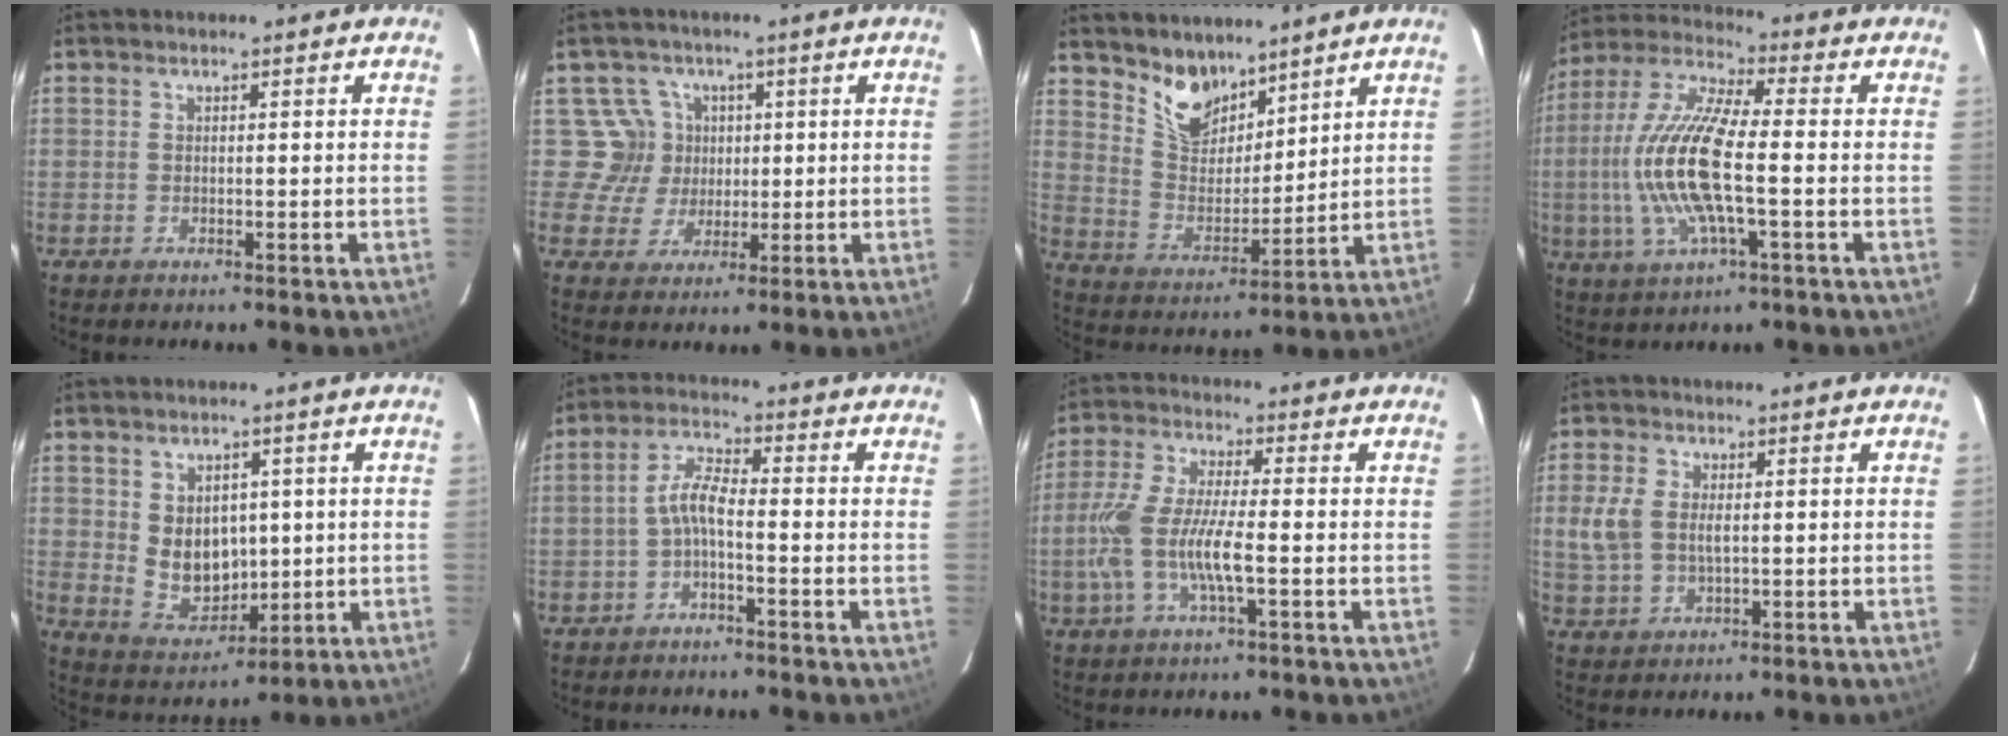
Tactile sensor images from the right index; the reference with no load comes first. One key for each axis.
{"total": 6.0, "fx": 1.1, "fy": 5.9, "fz": -0.2, "tx": 0.003, "ty": 0.008, "tz": 0.013}
{"total": 10.1, "fx": 7.9, "fy": 4.9, "fz": 3.9, "tx": -0.075, "ty": 0.004, "tz": 0.156}
{"total": 16.7, "fx": -2.0, "fy": 4.6, "fz": 15.9, "tx": -0.324, "ty": -0.002, "tz": -0.044}
{"total": 8.9, "fx": 1.3, "fy": 7.0, "fz": 5.3, "tx": -0.097, "ty": -0.005, "tz": 0.049}
{"total": 4.1, "fx": -1.9, "fy": 0.9, "fz": 3.6, "tx": -0.082, "ty": 0.014, "tz": -0.038}
{"total": 11.6, "fx": -2.5, "fy": 2.7, "fz": 11.0, "tx": -0.236, "ty": -0.003, "tz": -0.050}
{"total": 6.3, "fx": 0.5, "fy": 4.0, "fz": 4.9, "tx": -0.114, "ty": 0.004, "tz": 0.013}